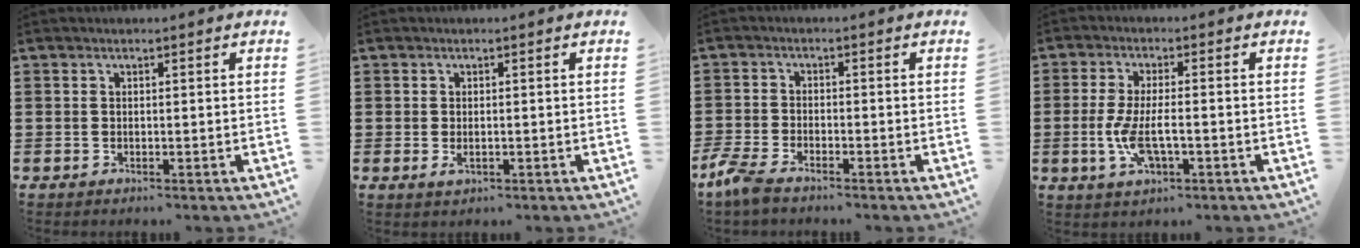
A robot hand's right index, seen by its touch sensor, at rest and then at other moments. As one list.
[{"total": 1.3, "force": [-0.3, 0.6, 1.1], "torque": [-0.022, -0.001, -0.005]}, {"total": 3.3, "force": [-3.0, 0.6, 1.4], "torque": [-0.053, -0.006, -0.067]}, {"total": 6.6, "force": [-1.6, 2.4, 5.9], "torque": [-0.130, -0.003, -0.034]}]